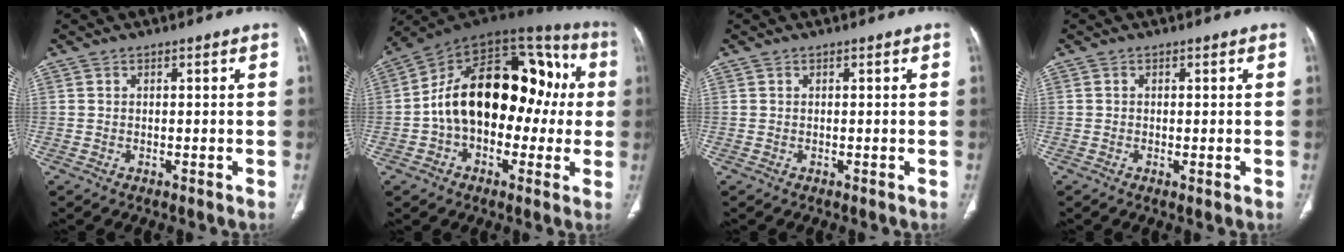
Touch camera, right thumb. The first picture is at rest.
{"total": 24.9, "force": [0.3, 15.6, 19.4], "torque": [-0.271, 0.063, -0.002]}
{"total": 0.0}
{"total": 0.8, "force": [-0.2, 0.3, 0.8], "torque": [-0.017, -0.004, -0.004]}